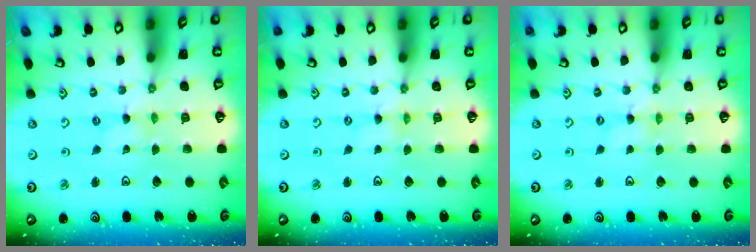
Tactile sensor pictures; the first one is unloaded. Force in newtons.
{"total": 0.0}
{"total": 0.7, "press": 0.7, "slide": 0.1}